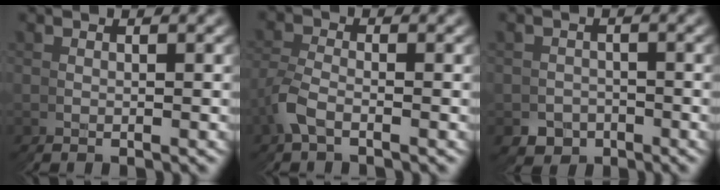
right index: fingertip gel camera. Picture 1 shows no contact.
{"total": 1.6, "force": [-0.6, 1.0, -1.0], "torque": [0.000, 0.008, -0.016]}
{"total": 5.7, "force": [-3.6, 4.3, -0.7], "torque": [0.026, -0.032, -0.054]}